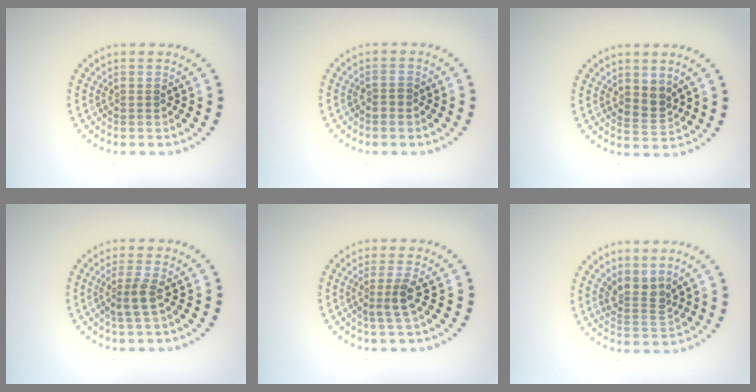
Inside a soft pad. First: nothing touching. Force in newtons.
{"total": 0.9, "press": 0.9, "slide": 0.3}
{"total": 2.0, "press": 1.7, "slide": 1.1}
{"total": 2.2, "press": 1.9, "slide": 1.1}
{"total": 2.3, "press": 1.7, "slide": 1.5}
{"total": 2.6, "press": 2.0, "slide": 1.8}